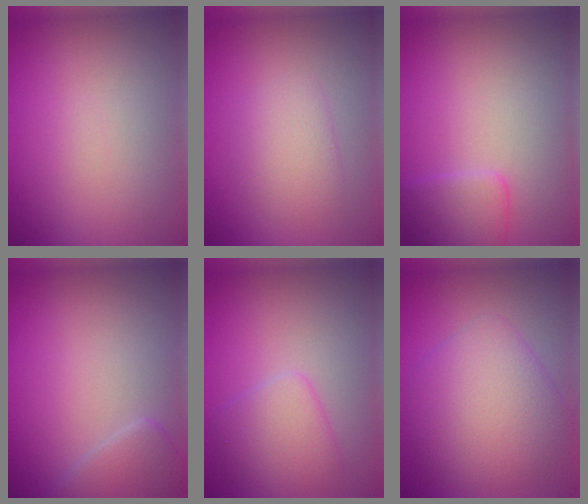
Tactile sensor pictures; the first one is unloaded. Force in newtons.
{"total": 2.3, "press": 2.3, "slide": 0.1}
{"total": 2.3, "press": 2.3, "slide": 0.2}
{"total": 2.2, "press": 2.1, "slide": 0.2}
{"total": 3.0, "press": 3.0, "slide": 0.2}
{"total": 6.4, "press": 6.4, "slide": 0.3}